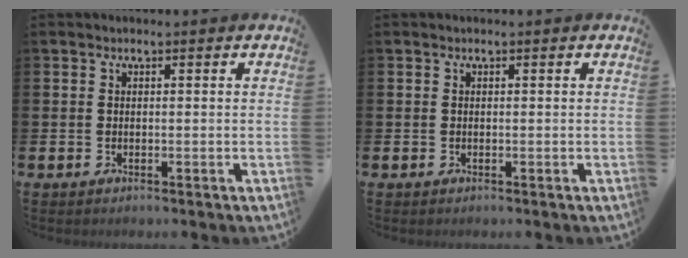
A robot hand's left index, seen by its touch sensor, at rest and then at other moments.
{"total": 0.0}